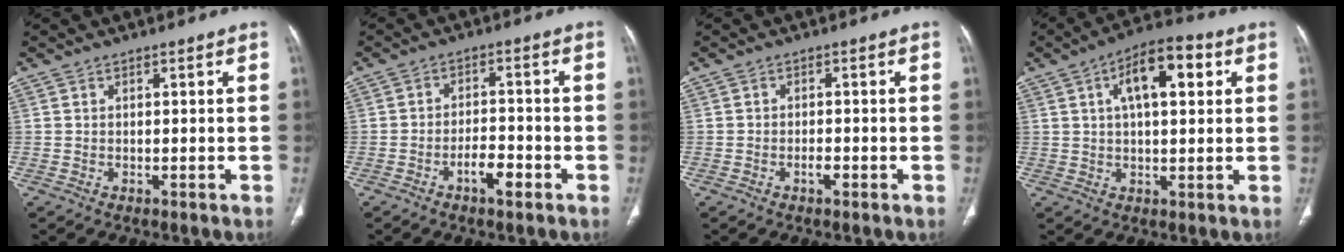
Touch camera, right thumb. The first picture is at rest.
{"total": 4.9, "force": [-2.7, 2.0, 3.6], "torque": [-0.056, 0.021, -0.045]}
{"total": 1.7, "force": [-0.9, 0.8, 1.2], "torque": [-0.021, 0.006, -0.015]}
{"total": 11.6, "force": [3.7, 5.0, 9.8], "torque": [-0.143, 0.015, 0.054]}